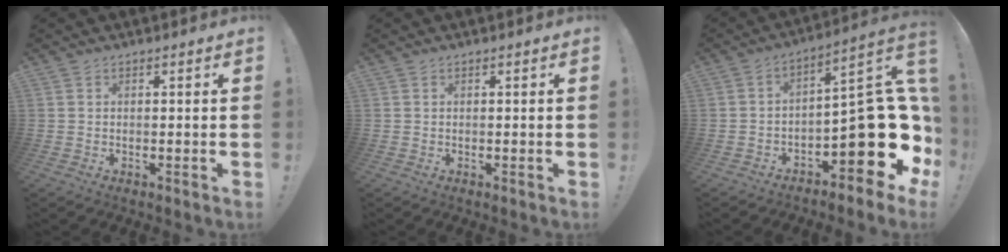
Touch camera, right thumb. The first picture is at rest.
{"total": 0.0}
{"total": 18.0, "force": [-4.6, 7.7, 15.6], "torque": [-0.195, 0.009, -0.065]}